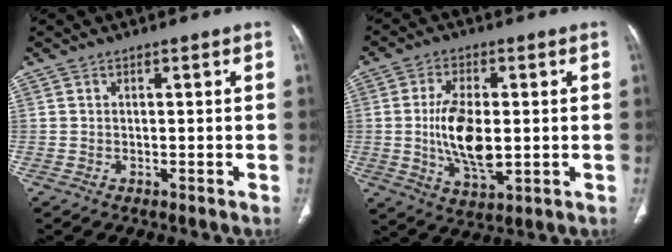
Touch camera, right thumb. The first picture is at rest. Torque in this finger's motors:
{"motor_torque": [2.85, 2.22, 1.27, -0.89, 0.24]}